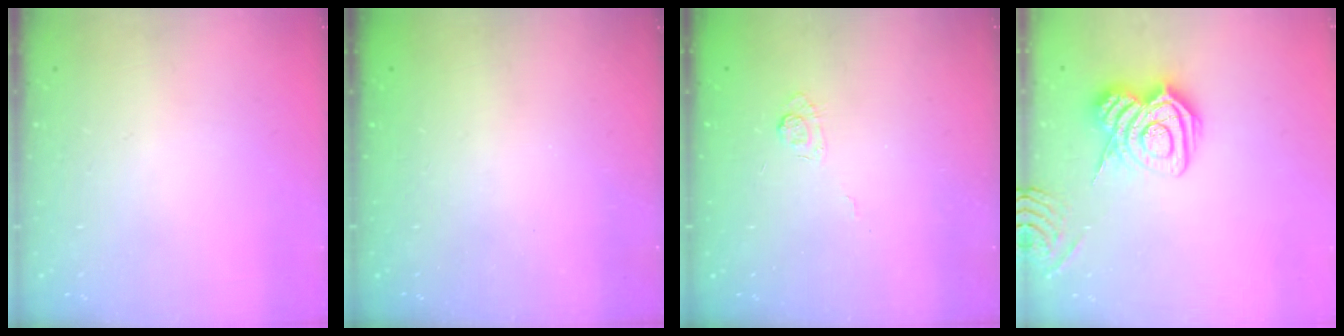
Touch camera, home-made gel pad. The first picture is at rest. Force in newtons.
{"total": 2.4, "press": 2.3, "slide": 0.8}
{"total": 2.9, "press": 2.4, "slide": 1.6}
{"total": 10.2, "press": 10.1, "slide": 1.4}